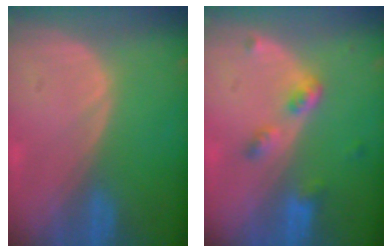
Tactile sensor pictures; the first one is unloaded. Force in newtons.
{"total": 4.2, "press": 3.9, "slide": 1.6}